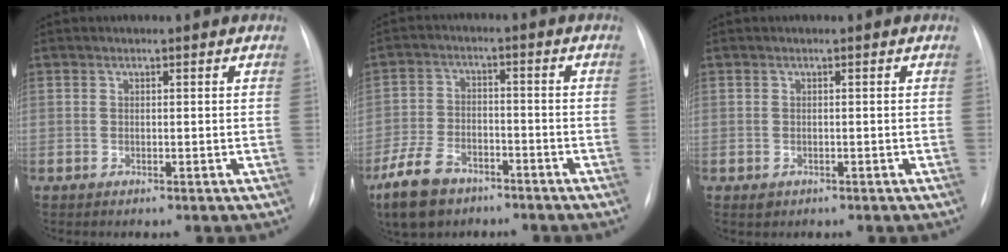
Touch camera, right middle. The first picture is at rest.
{"total": 8.9, "force": [-5.9, 4.7, 4.6], "torque": [-0.109, -0.006, -0.104]}
{"total": 0.8, "force": [-0.3, 0.7, 0.2], "torque": [-0.004, 0.001, -0.002]}